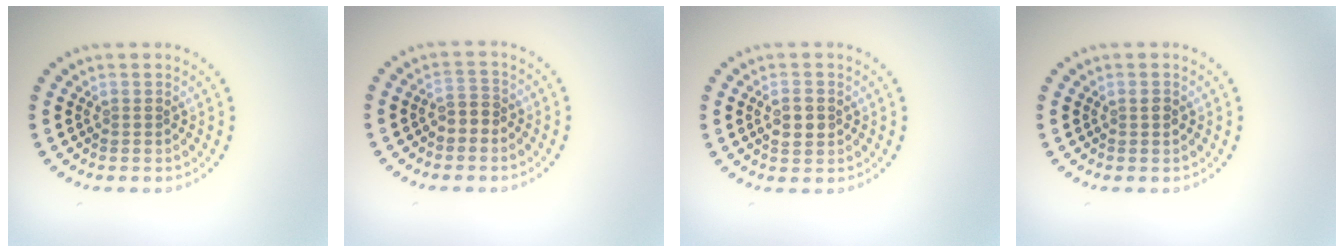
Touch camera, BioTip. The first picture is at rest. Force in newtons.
{"total": 1.6, "press": 1.5, "slide": 0.6}
{"total": 2.1, "press": 2.1, "slide": 0.1}
{"total": 0.9, "press": 0.8, "slide": 0.1}